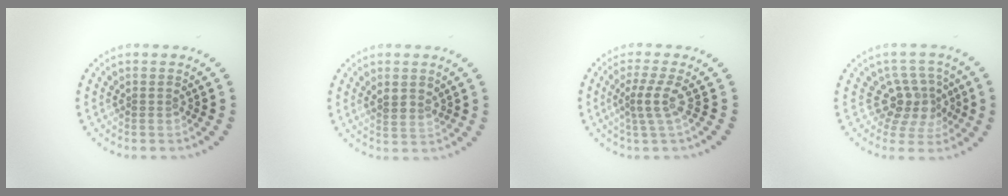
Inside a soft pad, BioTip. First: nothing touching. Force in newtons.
{"total": 1.6, "press": 1.4, "slide": 0.8}
{"total": 2.3, "press": 1.6, "slide": 1.7}
{"total": 3.7, "press": 2.8, "slide": 2.4}